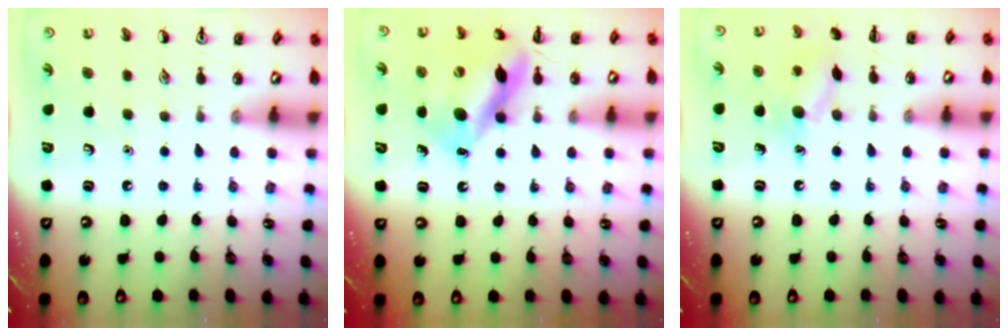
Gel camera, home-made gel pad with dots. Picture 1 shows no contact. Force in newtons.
{"total": 13.3, "press": 12.9, "slide": 3.2}
{"total": 9.4, "press": 9.3, "slide": 1.5}